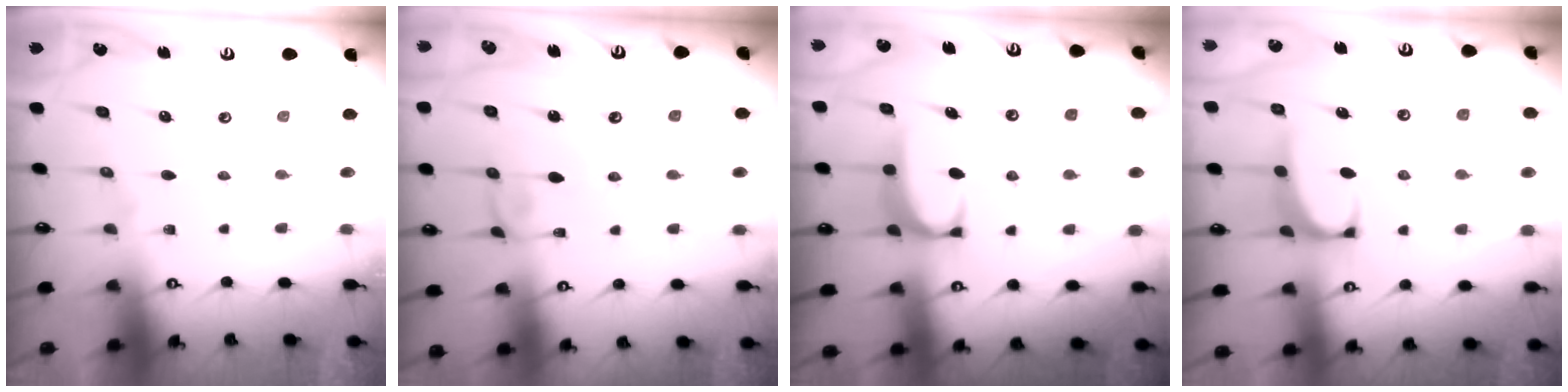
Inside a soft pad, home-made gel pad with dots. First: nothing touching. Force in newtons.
{"total": 1.4, "press": 1.4, "slide": 0.2}
{"total": 2.0, "press": 2.0, "slide": 0.5}
{"total": 2.0, "press": 1.7, "slide": 1.0}